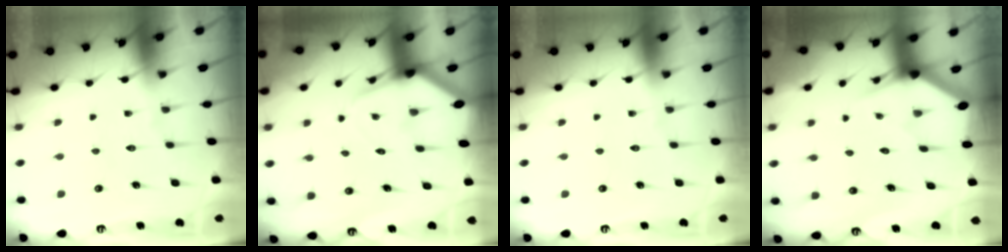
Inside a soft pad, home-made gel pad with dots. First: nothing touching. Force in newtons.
{"total": 4.5, "press": 4.5, "slide": 0.6}
{"total": 0.0}
{"total": 3.1, "press": 3.1, "slide": 0.1}